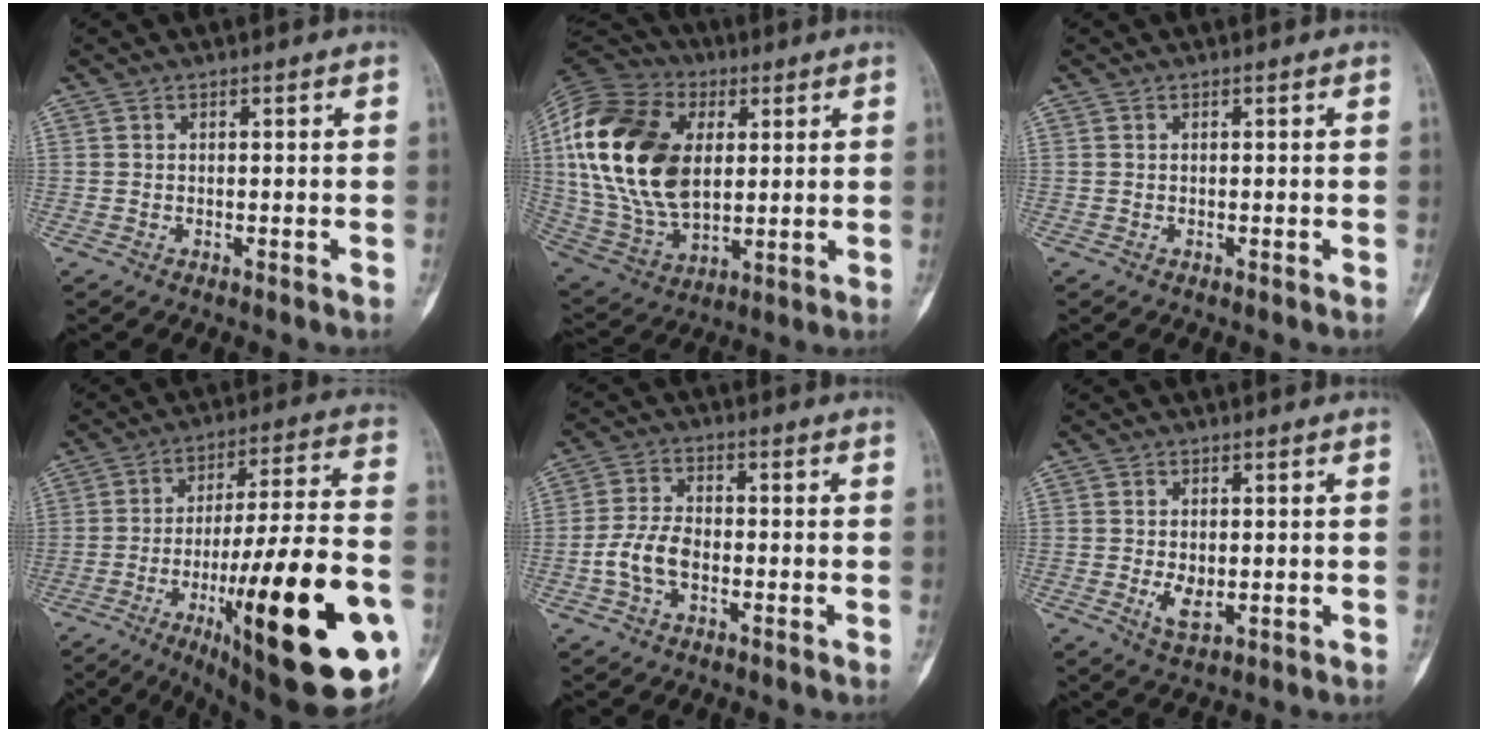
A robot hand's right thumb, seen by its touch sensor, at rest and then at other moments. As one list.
[{"total": 26.1, "force": [4.5, 16.5, 19.7], "torque": [-0.395, -0.014, 0.083]}, {"total": 0.0}, {"total": 32.3, "force": [-11.4, 7.5, 29.3], "torque": [-0.396, 0.034, -0.162]}, {"total": 6.6, "force": [-2.0, 4.0, 4.9], "torque": [-0.102, 0.022, -0.043]}, {"total": 4.4, "force": [-0.5, 2.5, 3.6], "torque": [-0.060, -0.008, -0.002]}]